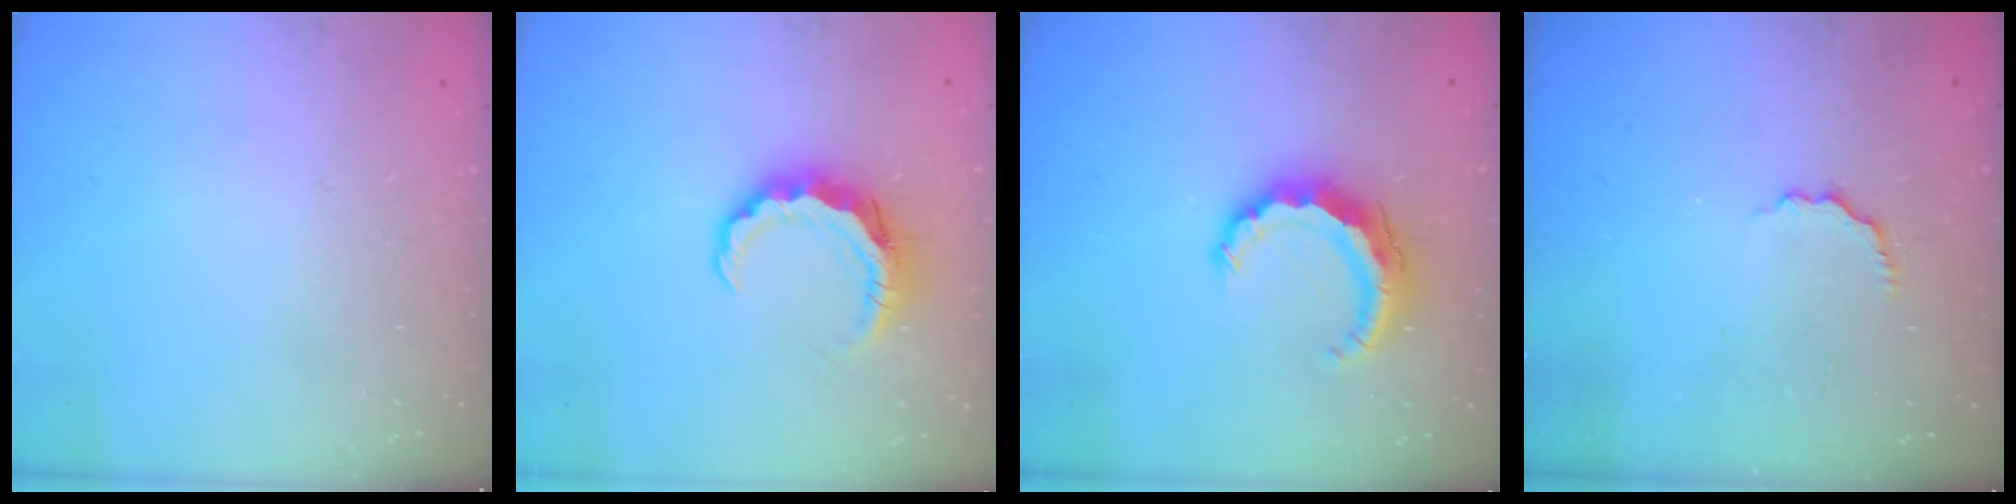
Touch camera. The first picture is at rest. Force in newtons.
{"total": 8.4, "press": 8.3, "slide": 1.3}
{"total": 8.6, "press": 8.5, "slide": 0.5}
{"total": 2.8, "press": 2.6, "slide": 0.9}